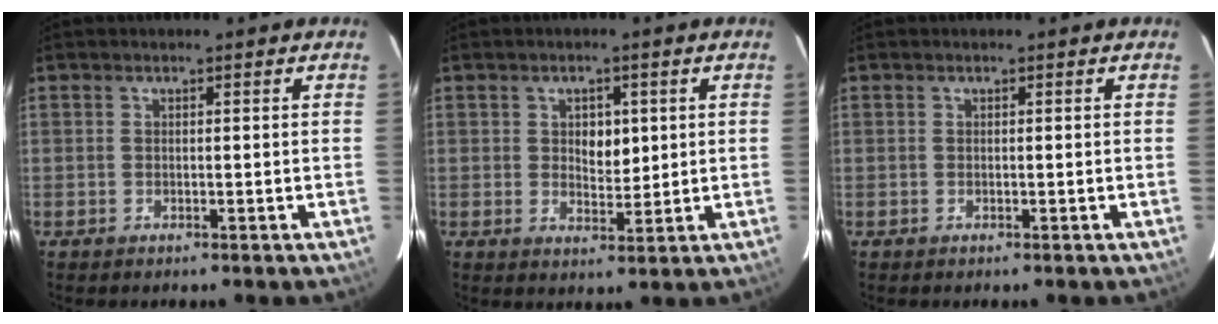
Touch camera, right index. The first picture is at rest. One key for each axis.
{"total": 4.1, "fx": 1.0, "fy": 2.4, "fz": 3.1, "tx": -0.044, "ty": -0.001, "tz": 0.021}
{"total": 0.0}